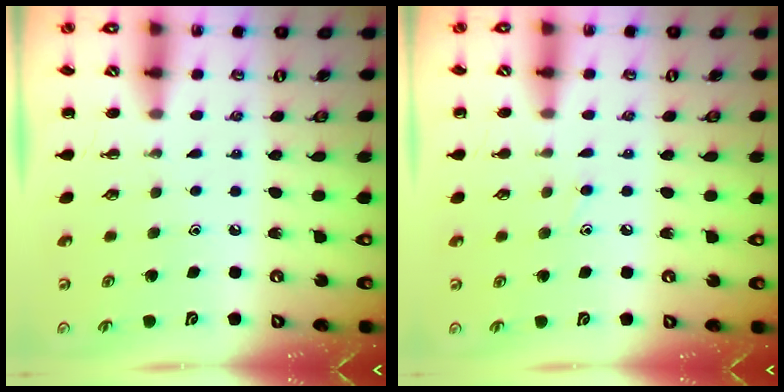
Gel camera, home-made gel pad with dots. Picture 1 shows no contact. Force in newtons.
{"total": 6.5, "press": 6.0, "slide": 2.5}